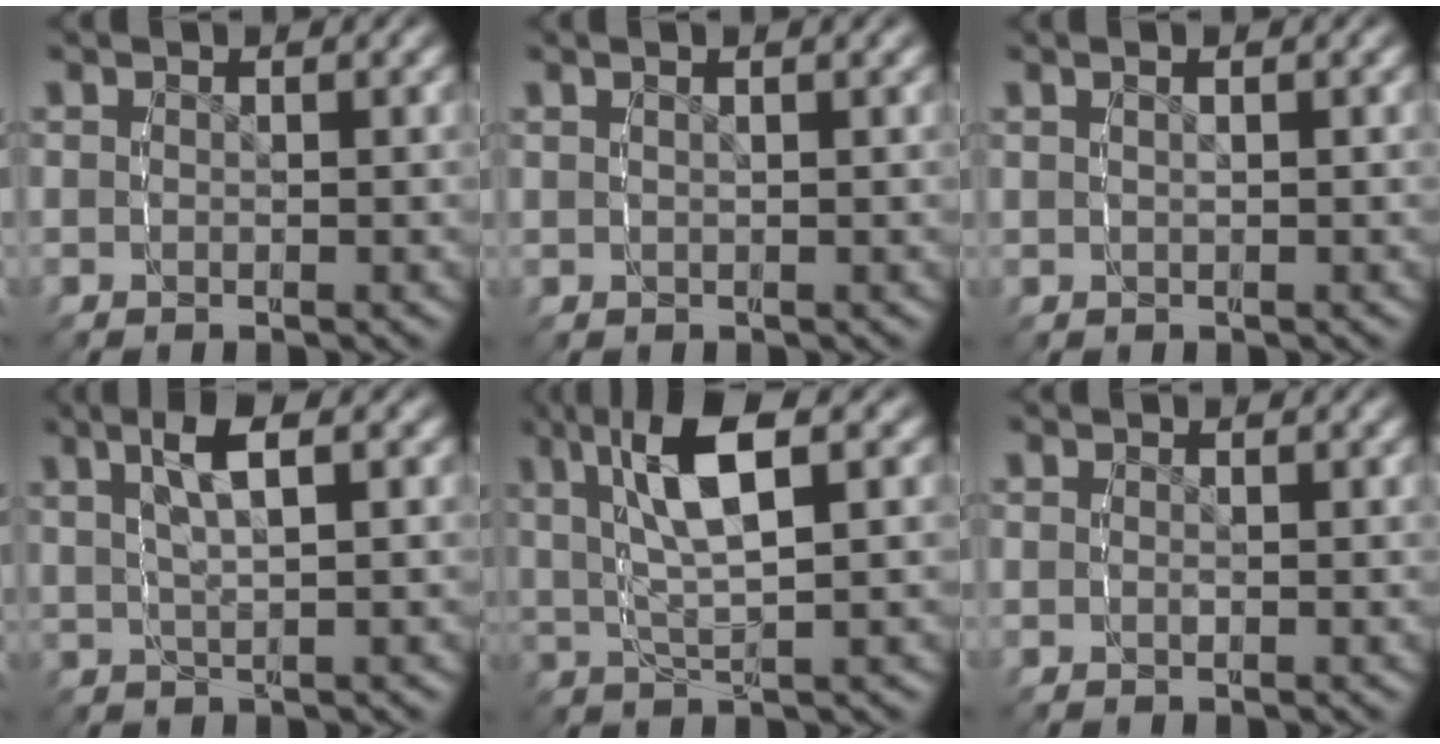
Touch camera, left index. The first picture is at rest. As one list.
[{"total": 1.0, "force": [0.7, -0.3, 0.7], "torque": [-0.009, 0.004, 0.014]}, {"total": 0.9, "force": [0.5, 0.0, 0.8], "torque": [-0.007, 0.003, 0.012]}, {"total": 4.3, "force": [2.1, 1.0, 3.6], "torque": [-0.069, 0.009, 0.039]}, {"total": 8.0, "force": [3.1, 2.6, 6.8], "torque": [-0.132, 0.010, 0.052]}, {"total": 0.6, "force": [0.1, 0.5, 0.3], "torque": [-0.007, 0.003, 0.001]}]